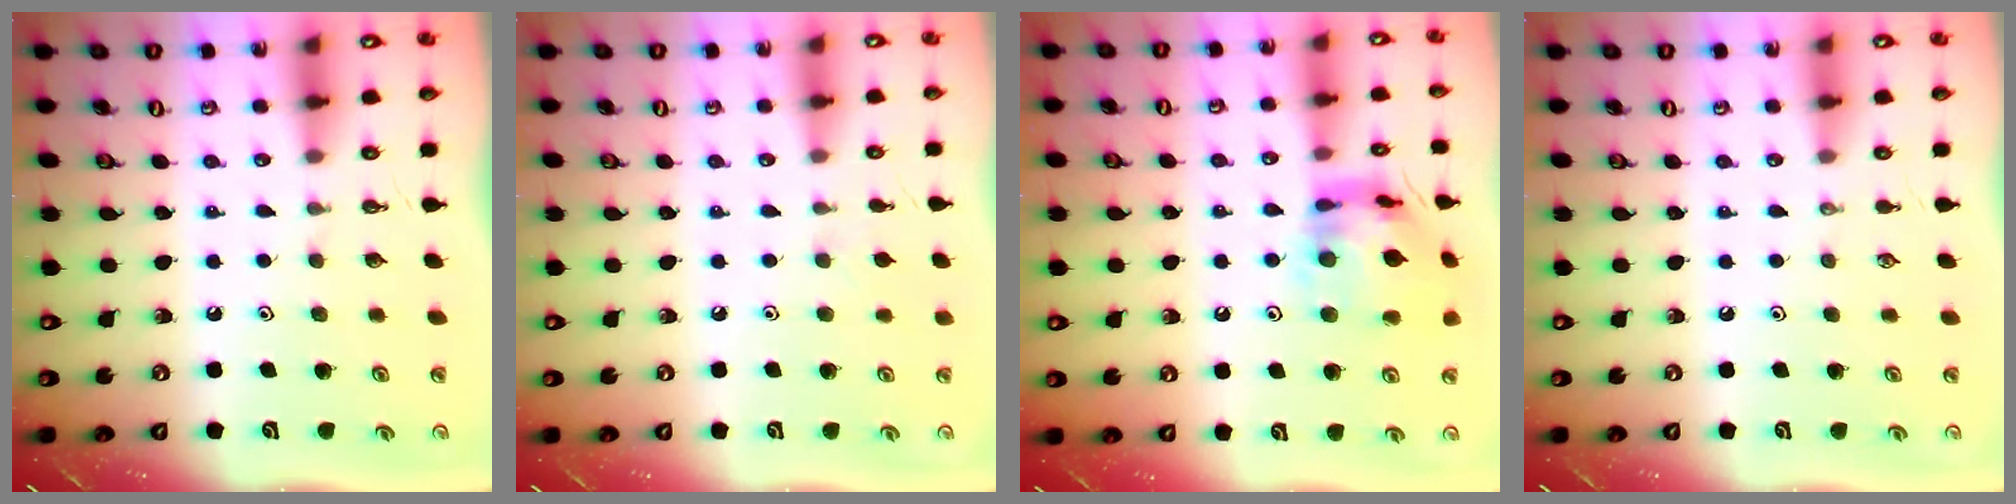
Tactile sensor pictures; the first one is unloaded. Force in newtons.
{"total": 2.9, "press": 2.8, "slide": 0.6}
{"total": 15.4, "press": 15.3, "slide": 1.6}
{"total": 0.0}